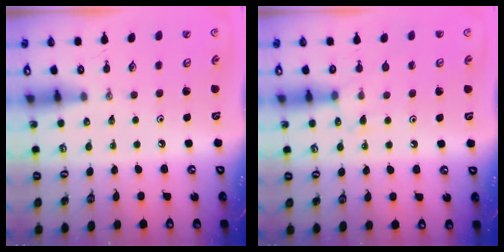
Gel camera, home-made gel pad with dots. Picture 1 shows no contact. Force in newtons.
{"total": 5.2, "press": 5.1, "slide": 0.7}